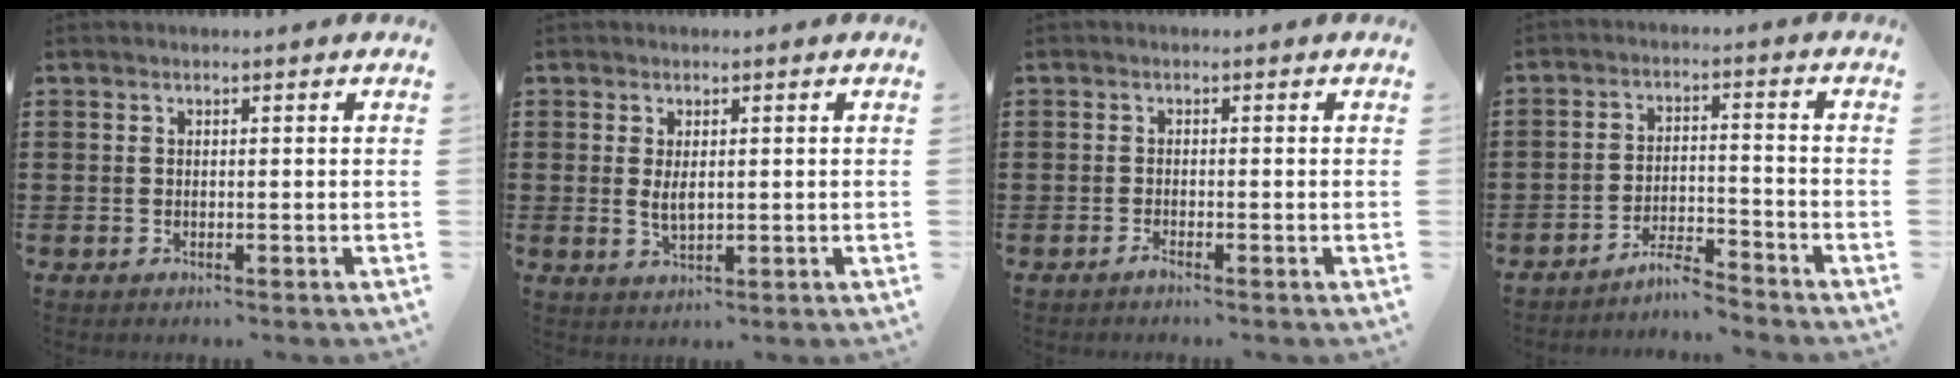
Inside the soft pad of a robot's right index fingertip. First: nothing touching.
{"total": 2.6, "force": [0.4, 1.1, 2.3], "torque": [-0.045, 0.003, 0.007]}
{"total": 0.8, "force": [-0.7, -0.1, 0.4], "torque": [-0.010, -0.006, -0.012]}
{"total": 4.8, "force": [-4.6, 0.2, 1.5], "torque": [-0.036, 0.000, -0.091]}